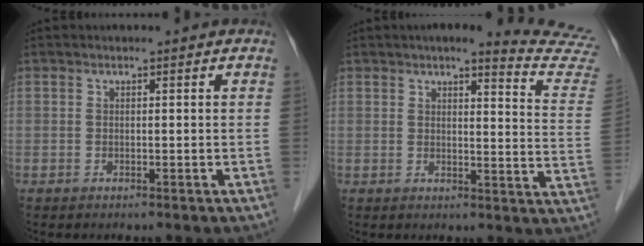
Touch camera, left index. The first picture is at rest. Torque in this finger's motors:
{"motor_torque": [0.81, -1.12, 0.20, 0.00]}